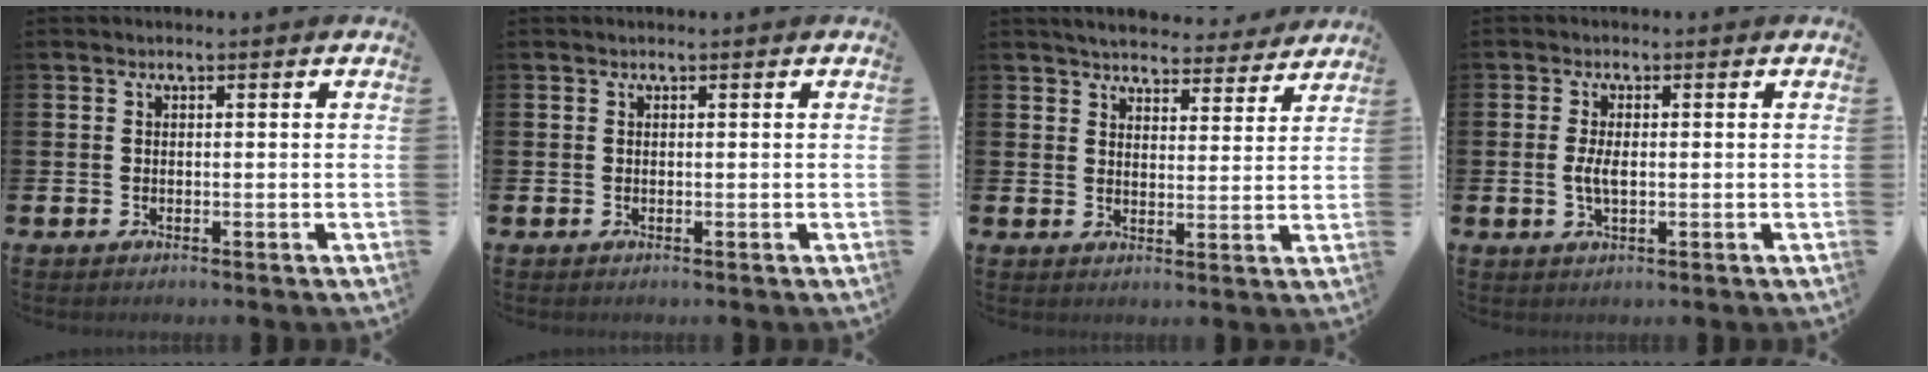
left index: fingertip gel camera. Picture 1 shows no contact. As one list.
[{"total": 0.0}, {"total": 4.9, "force": [4.8, 0.9, 0.5], "torque": [-0.018, -0.033, 0.083]}, {"total": 2.8, "force": [-0.1, 1.2, 2.5], "torque": [-0.054, 0.000, -0.005]}]